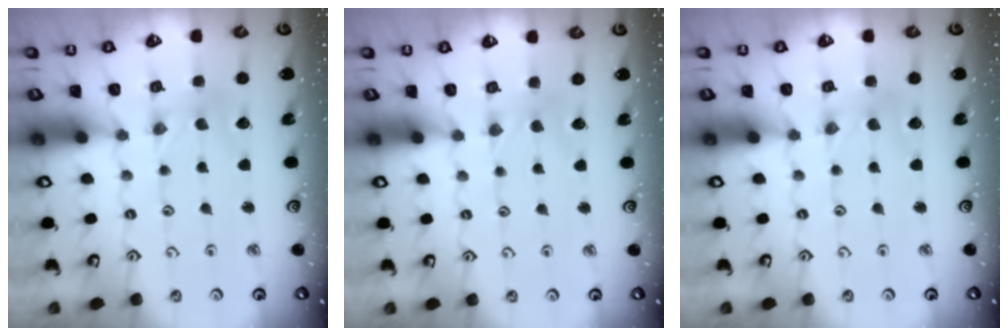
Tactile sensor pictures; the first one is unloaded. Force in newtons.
{"total": 2.4, "press": 2.4, "slide": 0.4}
{"total": 0.9, "press": 0.9, "slide": 0.1}